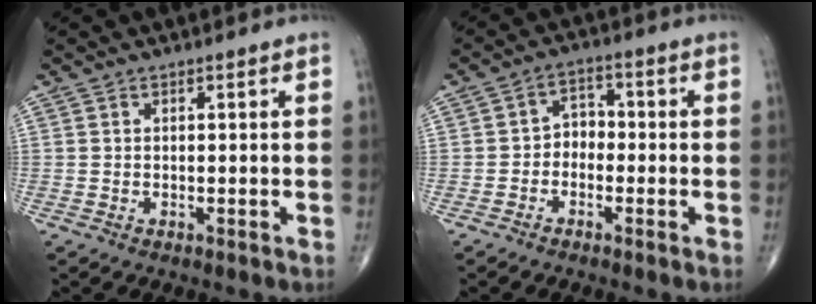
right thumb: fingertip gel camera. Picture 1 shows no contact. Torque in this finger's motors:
{"motor_torque": [-0.67, 0.13, 0.11, 0.01, 0.05]}